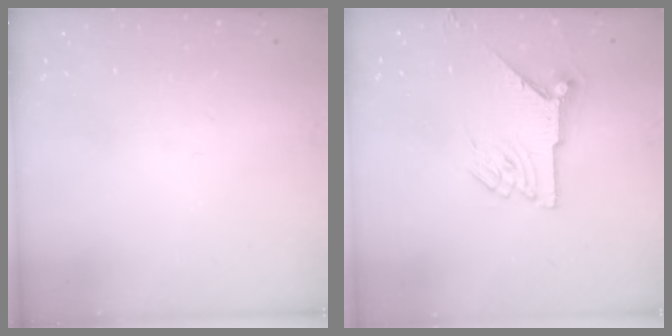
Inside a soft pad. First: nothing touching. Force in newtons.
{"total": 9.5, "press": 9.5, "slide": 0.5}